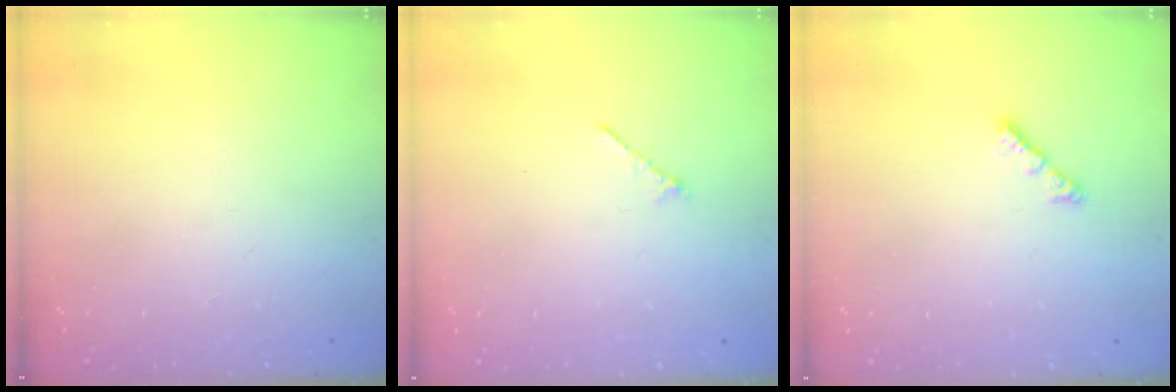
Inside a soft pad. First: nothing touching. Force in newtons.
{"total": 0.8, "press": 0.7, "slide": 0.4}
{"total": 3.0, "press": 2.9, "slide": 0.6}